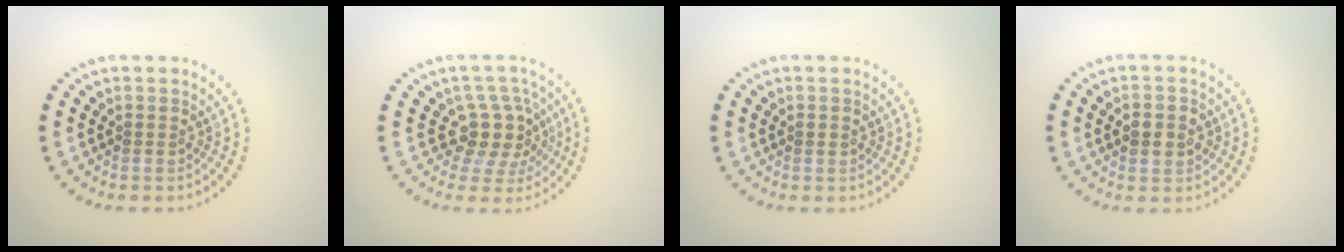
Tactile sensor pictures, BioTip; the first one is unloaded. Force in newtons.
{"total": 3.7, "press": 2.8, "slide": 2.4}
{"total": 0.6, "press": 0.6, "slide": 0.2}
{"total": 2.1, "press": 2.1, "slide": 0.3}